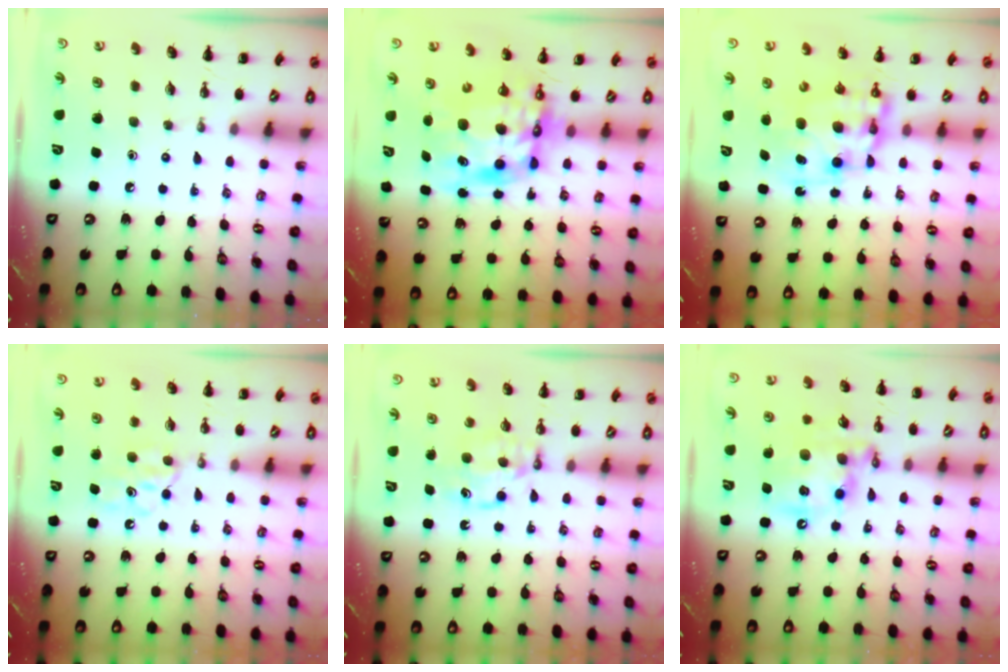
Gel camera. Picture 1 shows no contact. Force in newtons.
{"total": 11.1, "press": 10.7, "slide": 2.8}
{"total": 11.0, "press": 10.7, "slide": 2.5}
{"total": 5.8, "press": 5.6, "slide": 1.6}
{"total": 6.2, "press": 6.2, "slide": 0.7}
{"total": 13.7, "press": 13.4, "slide": 3.0}